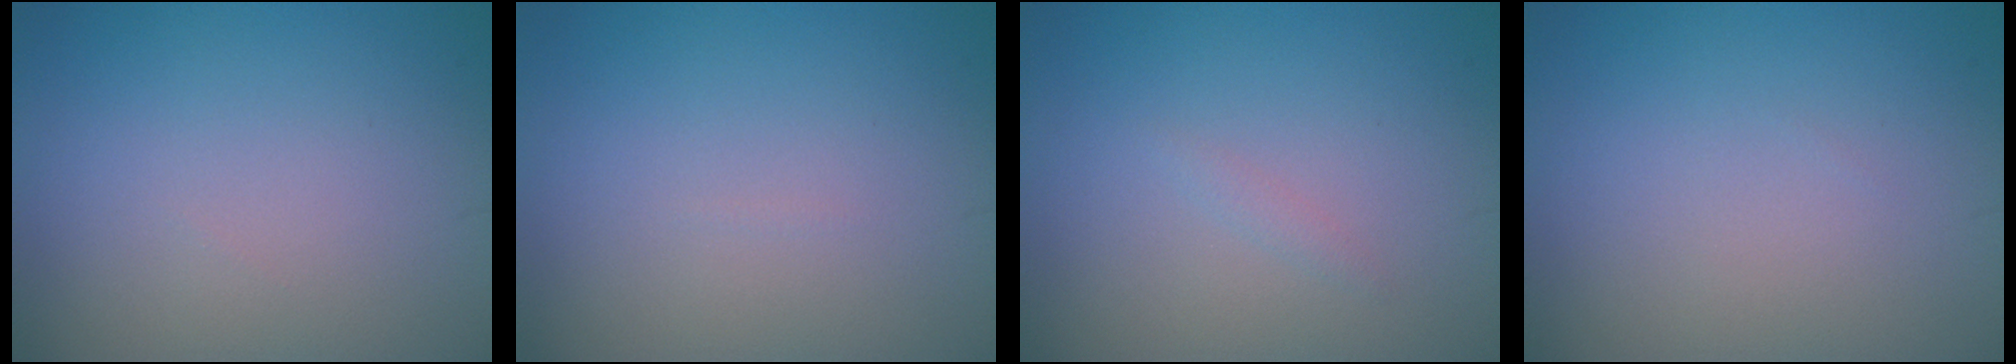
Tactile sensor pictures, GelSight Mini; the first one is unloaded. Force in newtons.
{"total": 0.0}
{"total": 0.5, "press": 0.5, "slide": 0.0}
{"total": 0.0}